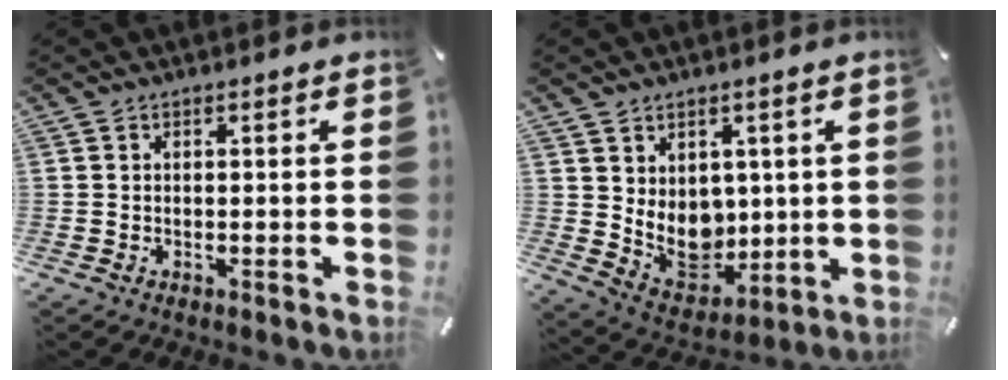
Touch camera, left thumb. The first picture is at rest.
{"total": 9.6, "force": [2.7, 8.1, 4.3], "torque": [-0.078, -0.030, 0.060]}